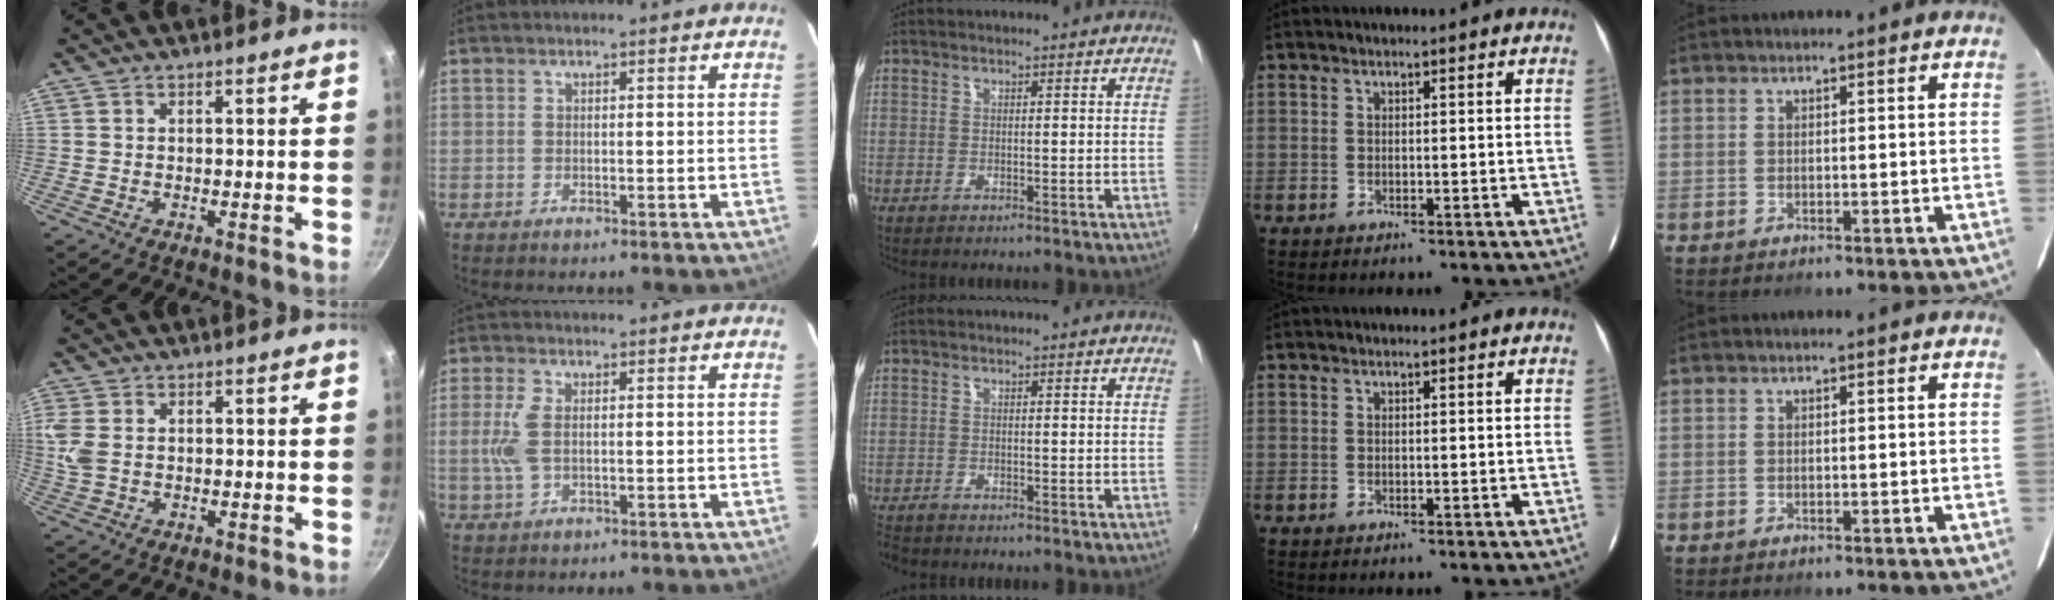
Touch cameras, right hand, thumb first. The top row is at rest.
{"thumb": {"total": 4.6, "force": [0.7, 3.1, 3.3], "torque": [-0.074, 0.001, 0.016]}, "index": {"total": 4.4, "force": [0.2, 1.9, 3.9], "torque": [-0.092, 0.002, 0.005]}, "middle": {"total": 2.4, "force": [-2.2, 0.6, 0.8], "torque": [-0.023, -0.014, -0.043]}}